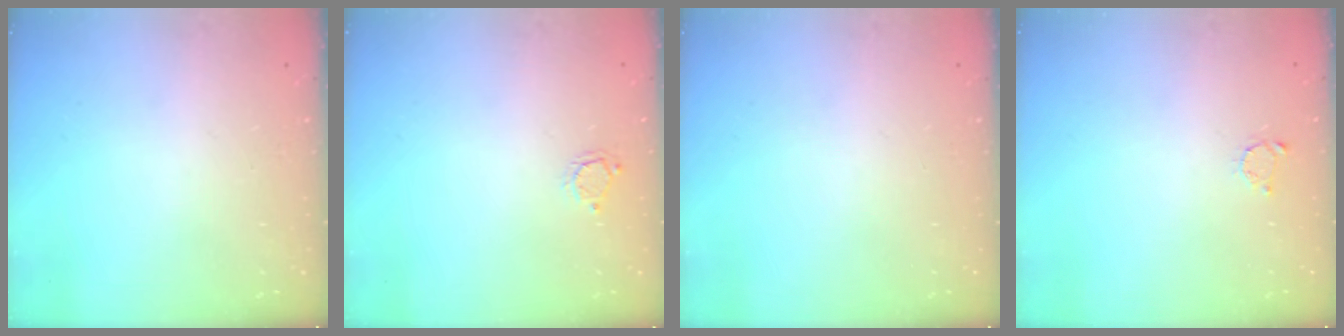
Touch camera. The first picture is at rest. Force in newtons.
{"total": 2.8, "press": 2.8, "slide": 0.3}
{"total": 0.0}
{"total": 2.2, "press": 2.2, "slide": 0.4}